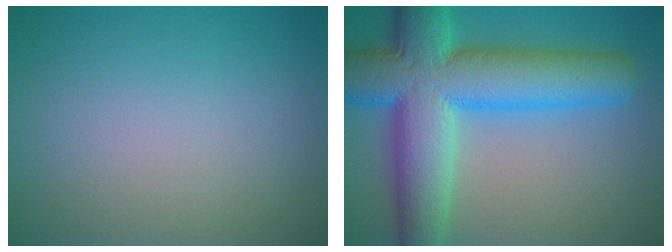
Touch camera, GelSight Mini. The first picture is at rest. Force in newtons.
{"total": 13.1, "press": 13.1, "slide": 0.4}